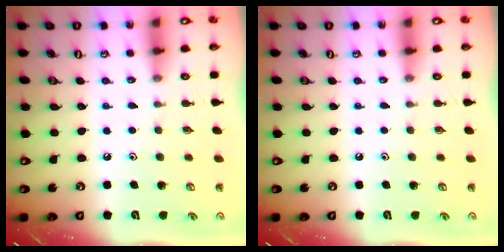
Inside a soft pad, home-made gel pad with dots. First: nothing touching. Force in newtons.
{"total": 0.0}